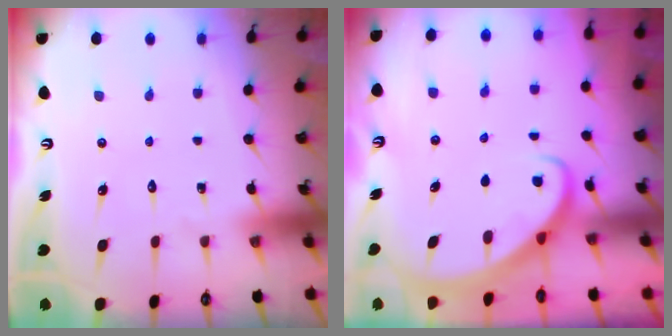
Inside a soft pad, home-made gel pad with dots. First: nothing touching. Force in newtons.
{"total": 3.0, "press": 3.0, "slide": 0.2}